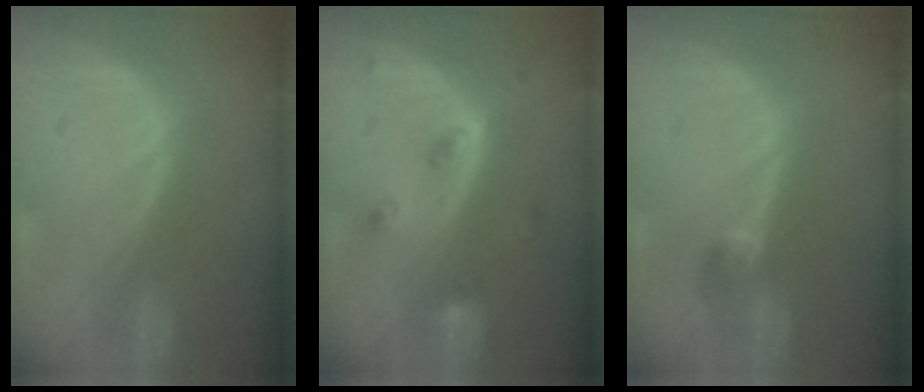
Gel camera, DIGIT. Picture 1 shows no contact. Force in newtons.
{"total": 4.3, "press": 3.9, "slide": 1.8}
{"total": 2.7, "press": 2.7, "slide": 0.3}